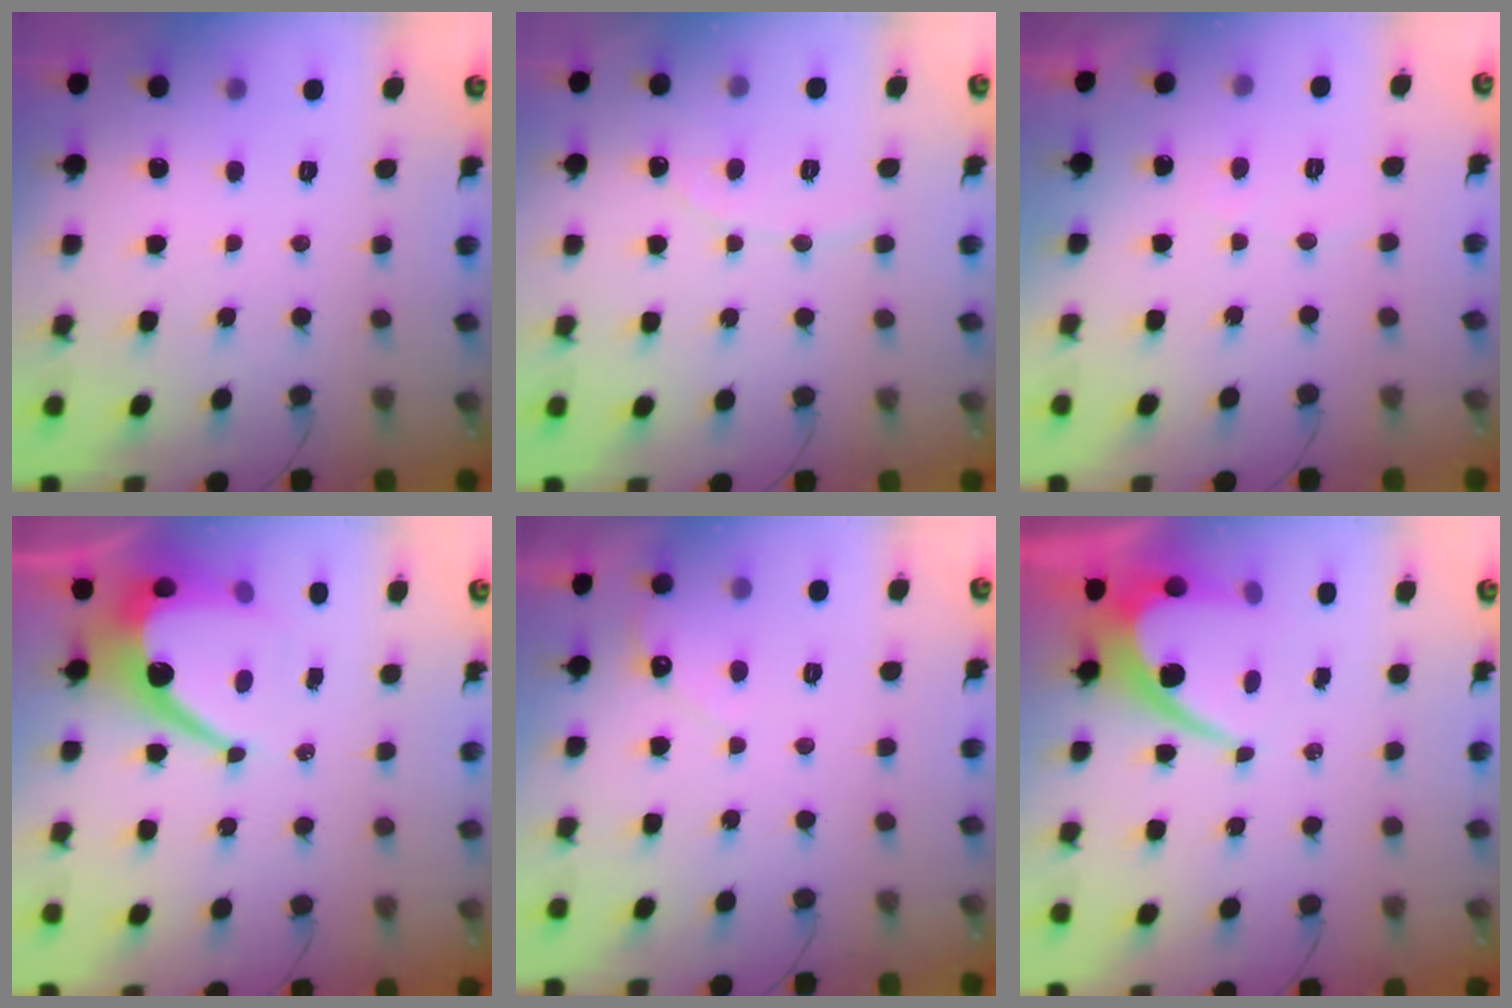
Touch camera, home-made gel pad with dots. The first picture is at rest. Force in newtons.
{"total": 1.9, "press": 1.9, "slide": 0.1}
{"total": 2.9, "press": 2.9, "slide": 0.2}
{"total": 12.3, "press": 12.2, "slide": 0.7}
{"total": 3.5, "press": 3.5, "slide": 0.2}
{"total": 10.3, "press": 10.2, "slide": 0.6}